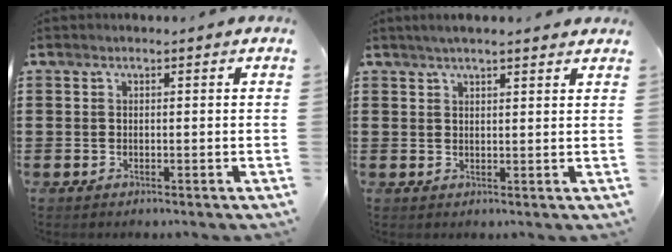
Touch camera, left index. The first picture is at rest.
{"total": 2.4, "force": [2.0, 0.4, 1.3], "torque": [-0.028, 0.006, 0.037]}